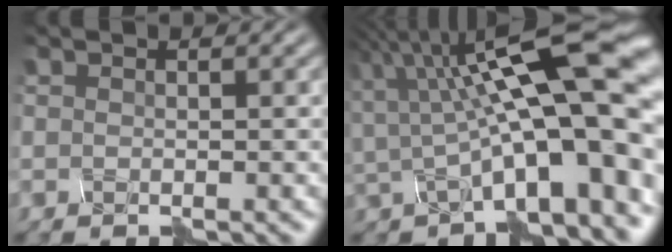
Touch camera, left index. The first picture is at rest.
{"total": 13.4, "force": [0.8, 3.9, 12.8], "torque": [-0.191, 0.025, 0.026]}